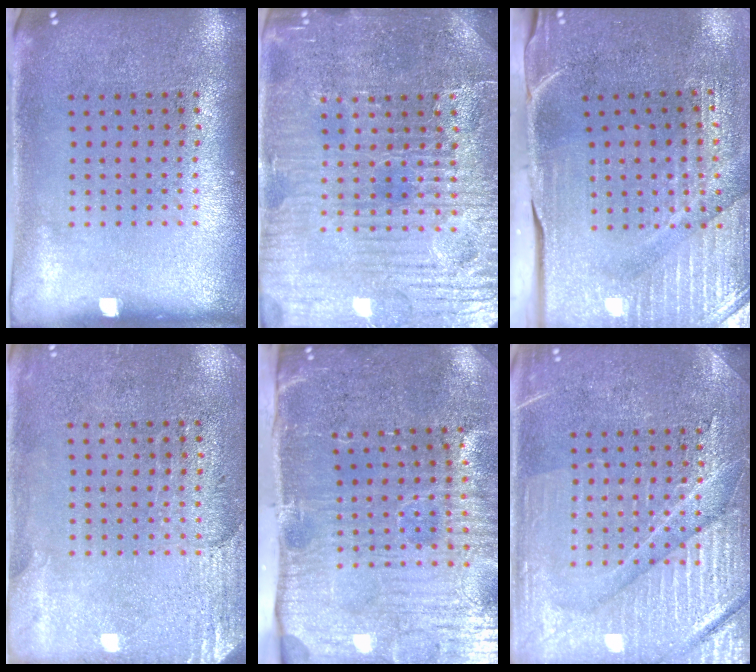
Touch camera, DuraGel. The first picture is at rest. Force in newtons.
{"total": 4.8, "press": 4.6, "slide": 1.3}
{"total": 4.5, "press": 3.9, "slide": 2.3}
{"total": 2.8, "press": 2.4, "slide": 1.4}
{"total": 5.2, "press": 4.3, "slide": 2.9}
{"total": 6.1, "press": 6.0, "slide": 0.8}